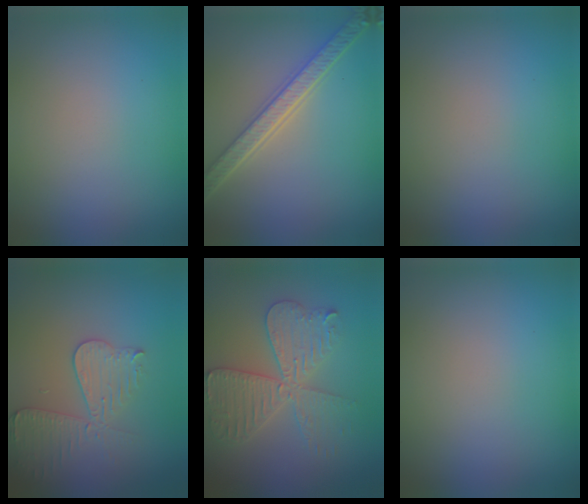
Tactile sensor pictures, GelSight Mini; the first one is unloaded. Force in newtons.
{"total": 4.9, "press": 3.9, "slide": 3.0}
{"total": 0.0}
{"total": 3.6, "press": 3.6, "slide": 0.5}
{"total": 5.7, "press": 5.6, "slide": 0.7}
{"total": 0.0}